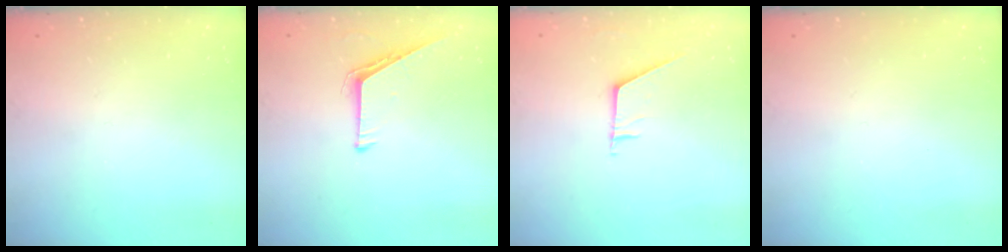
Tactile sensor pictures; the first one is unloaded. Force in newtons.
{"total": 5.3, "press": 5.3, "slide": 0.5}
{"total": 4.4, "press": 4.4, "slide": 0.5}
{"total": 0.0}